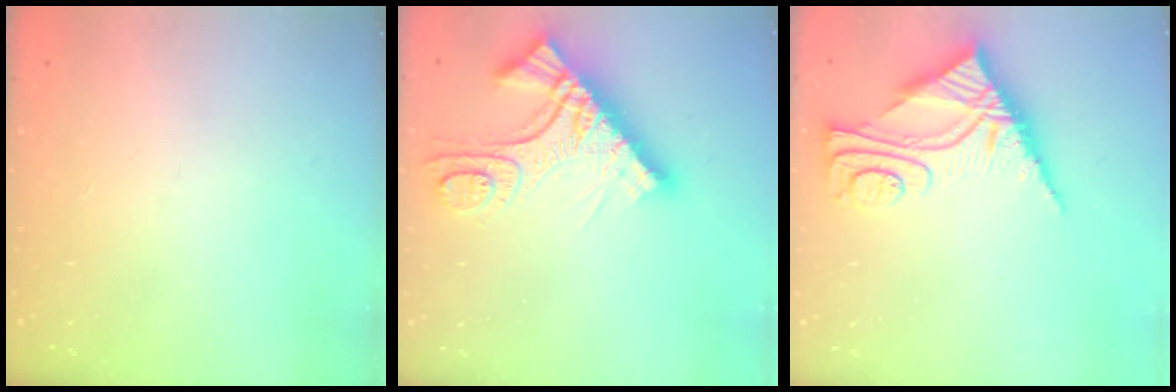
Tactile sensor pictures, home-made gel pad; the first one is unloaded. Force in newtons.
{"total": 15.9, "press": 15.8, "slide": 1.7}
{"total": 8.8, "press": 8.8, "slide": 0.7}